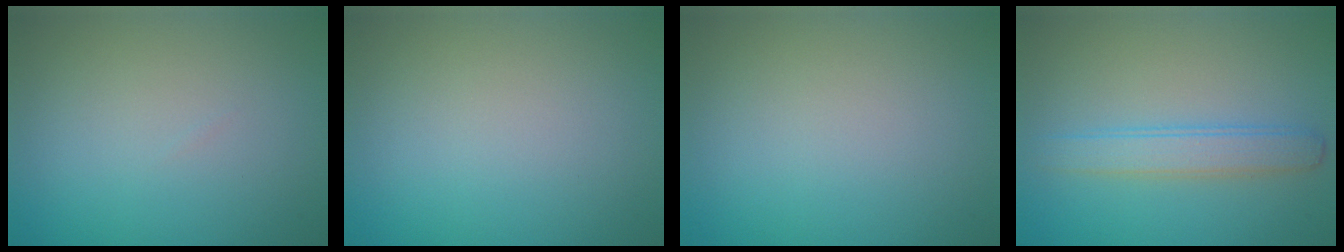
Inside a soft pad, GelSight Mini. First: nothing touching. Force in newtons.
{"total": 0.0}
{"total": 0.0}
{"total": 2.9, "press": 2.9, "slide": 0.1}